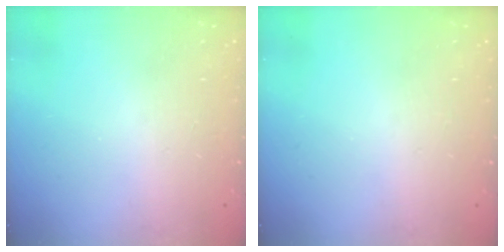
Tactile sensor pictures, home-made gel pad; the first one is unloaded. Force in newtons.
{"total": 0.0}